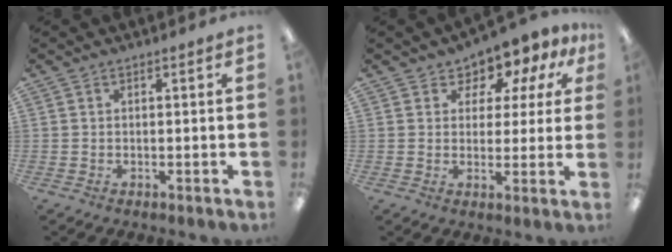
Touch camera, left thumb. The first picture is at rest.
{"total": 6.7, "force": [4.6, 4.5, 1.9], "torque": [-0.039, -0.035, 0.082]}